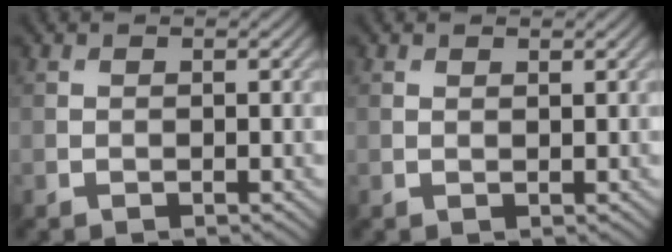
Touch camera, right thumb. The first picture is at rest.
{"total": 0.6, "force": [0.5, 0.1, 0.3], "torque": [-0.004, 0.000, 0.010]}